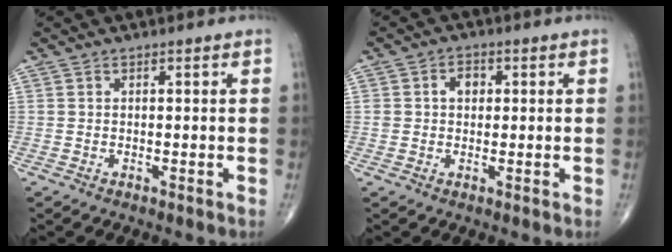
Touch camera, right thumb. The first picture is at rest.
{"total": 3.4, "force": [0.7, 2.7, 2.0], "torque": [-0.016, 0.005, 0.010]}